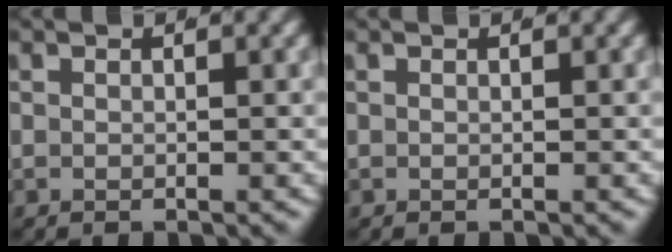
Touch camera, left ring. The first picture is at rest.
{"total": 0.0}